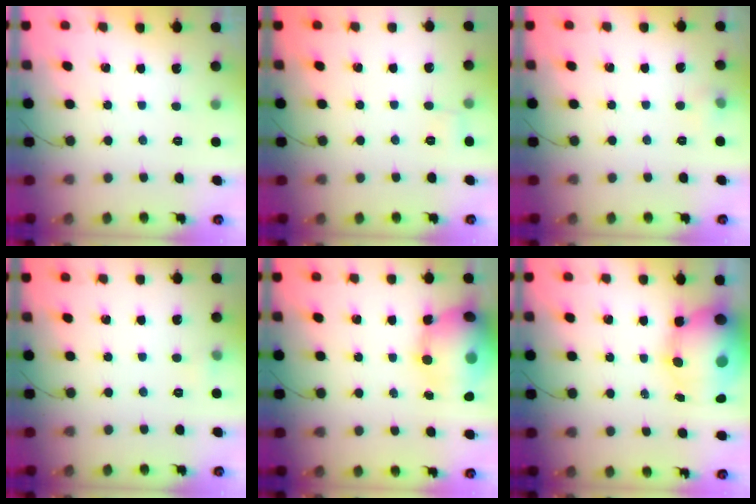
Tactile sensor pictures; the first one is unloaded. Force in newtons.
{"total": 4.3, "press": 4.1, "slide": 1.4}
{"total": 4.1, "press": 3.8, "slide": 1.6}
{"total": 3.6, "press": 3.3, "slide": 1.4}
{"total": 18.6, "press": 18.2, "slide": 3.8}
{"total": 18.0, "press": 16.0, "slide": 8.2}